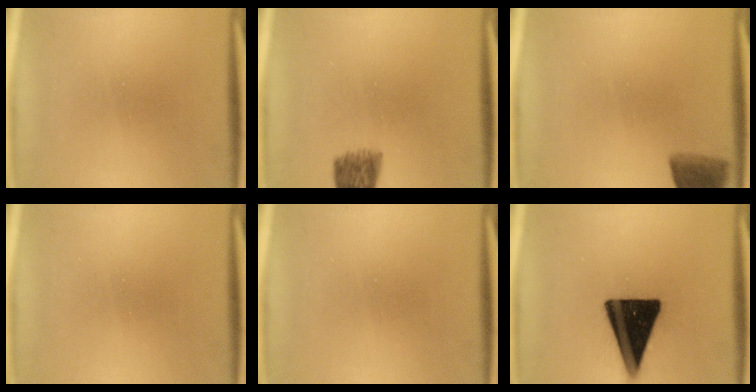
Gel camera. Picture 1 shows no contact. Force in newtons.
{"total": 5.5}
{"total": 5.6}
{"total": 0.0}
{"total": 0.0}
{"total": 19.4}